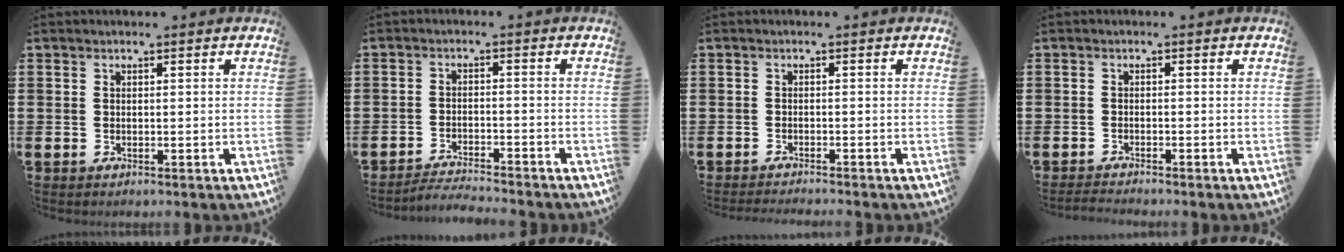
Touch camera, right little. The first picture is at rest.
{"total": 2.5, "force": [-2.5, -0.2, 0.0], "torque": [-0.004, 0.004, -0.054]}
{"total": 1.0, "force": [-0.9, -0.2, 0.1], "torque": [-0.002, -0.001, -0.019]}
{"total": 1.1, "force": [-1.0, -0.1, 0.3], "torque": [-0.006, 0.000, -0.021]}